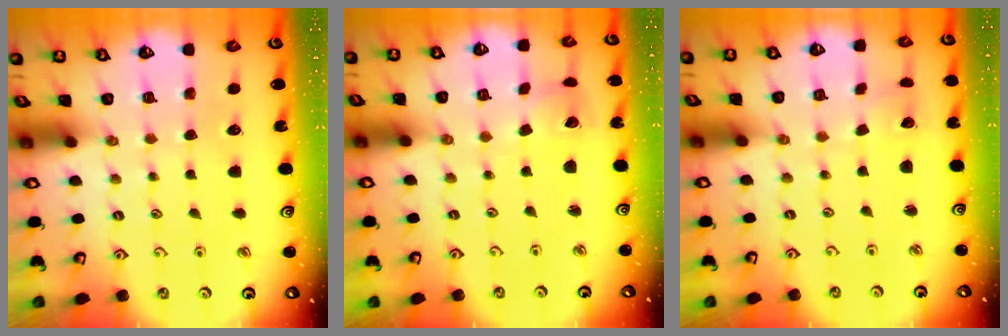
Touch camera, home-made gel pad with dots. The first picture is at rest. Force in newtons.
{"total": 3.6, "press": 3.5, "slide": 0.4}
{"total": 2.6, "press": 2.6, "slide": 0.1}